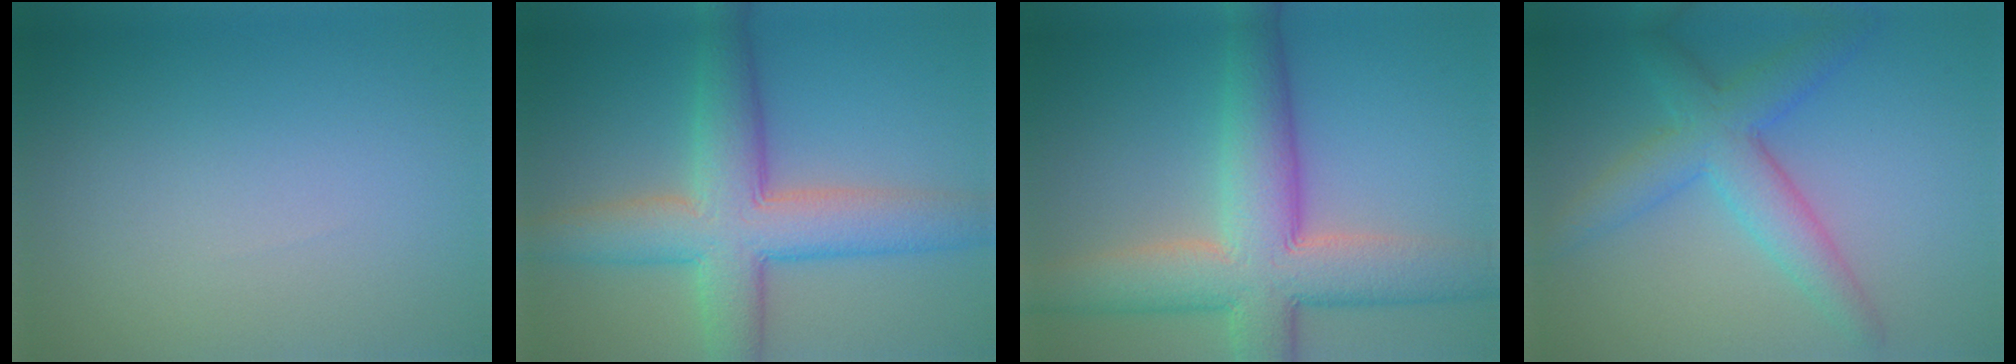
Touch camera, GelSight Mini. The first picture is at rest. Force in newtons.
{"total": 8.4, "press": 8.4, "slide": 0.3}
{"total": 9.9, "press": 9.9, "slide": 0.5}
{"total": 5.1, "press": 5.1, "slide": 0.1}